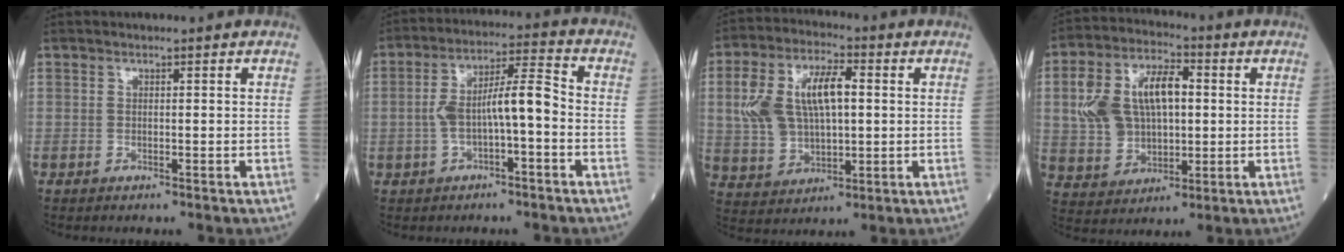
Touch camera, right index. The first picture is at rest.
{"total": 8.7, "force": [-1.5, 1.9, 8.4], "torque": [-0.158, 0.031, -0.025]}
{"total": 12.8, "force": [2.0, 6.3, 10.9], "torque": [-0.229, 0.026, 0.043]}
{"total": 13.3, "force": [1.9, 7.8, 10.6], "torque": [-0.220, 0.034, 0.041]}